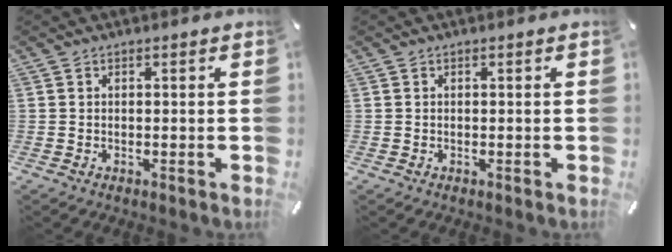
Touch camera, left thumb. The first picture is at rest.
{"total": 0.0}